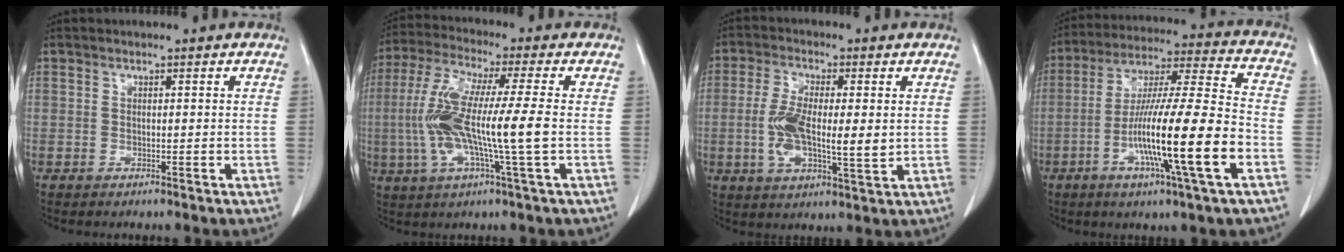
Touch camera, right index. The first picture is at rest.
{"total": 13.4, "force": [-1.2, 0.2, 13.3], "torque": [-0.273, 0.000, -0.031]}
{"total": 10.1, "force": [-0.2, 3.0, 9.6], "torque": [-0.186, -0.002, -0.001]}
{"total": 18.4, "force": [-6.1, -0.1, 17.3], "torque": [-0.315, -0.012, -0.109]}